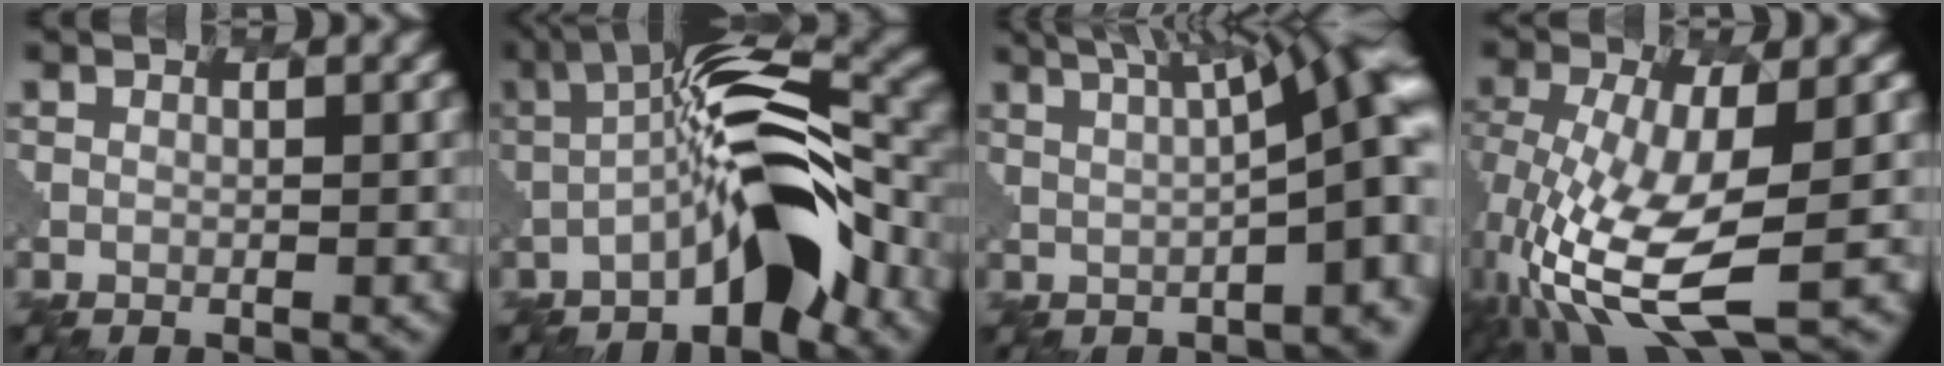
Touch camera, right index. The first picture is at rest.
{"total": 6.3, "force": [-2.8, 1.2, 5.5], "torque": [-0.112, 0.032, -0.085]}
{"total": 9.8, "force": [3.4, 2.1, 8.9], "torque": [-0.094, 0.043, 0.027]}
{"total": 8.3, "force": [-3.1, 2.4, 7.4], "torque": [-0.198, -0.011, -0.066]}